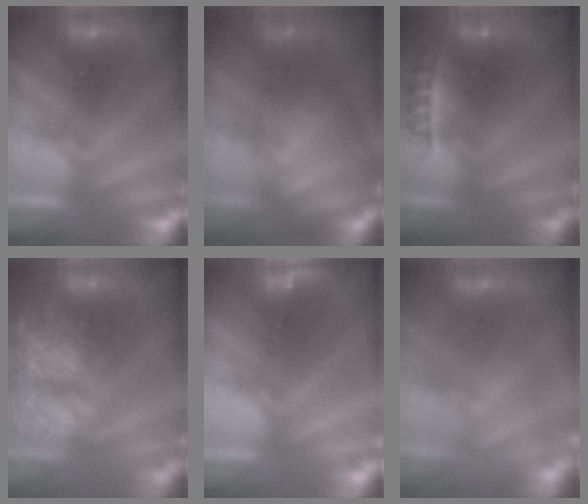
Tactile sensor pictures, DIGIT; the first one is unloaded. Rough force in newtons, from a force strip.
{"total": 7.8}
{"total": 2.3}
{"total": 11.3}
{"total": 3.7}
{"total": 4.1}